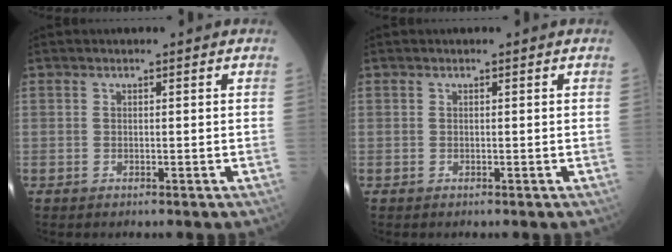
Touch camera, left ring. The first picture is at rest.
{"total": 0.0}